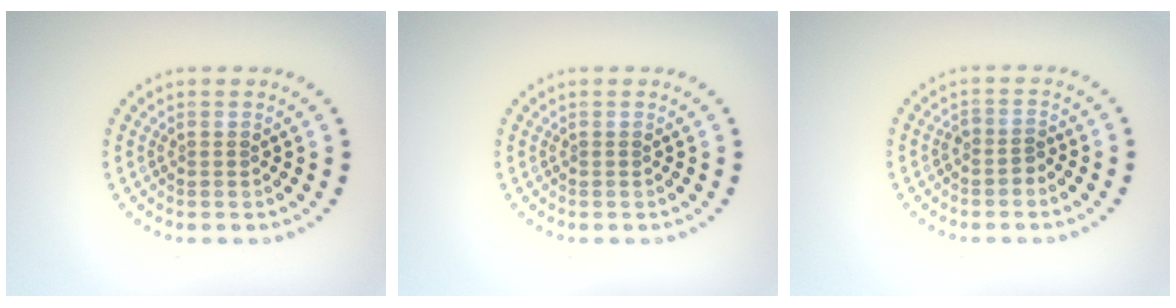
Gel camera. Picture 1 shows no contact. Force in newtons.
{"total": 0.0}
{"total": 1.3, "press": 1.0, "slide": 0.9}